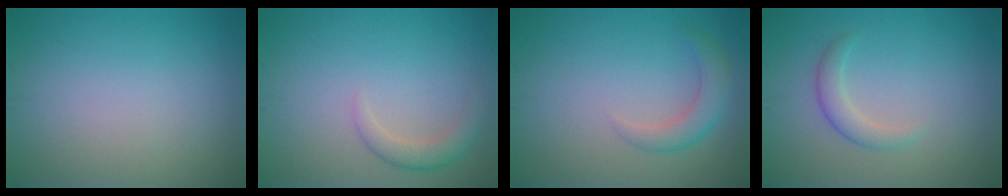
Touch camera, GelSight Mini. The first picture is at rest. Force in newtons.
{"total": 2.1, "press": 2.1, "slide": 0.2}
{"total": 2.5, "press": 2.5, "slide": 0.1}
{"total": 2.0, "press": 2.0, "slide": 0.1}